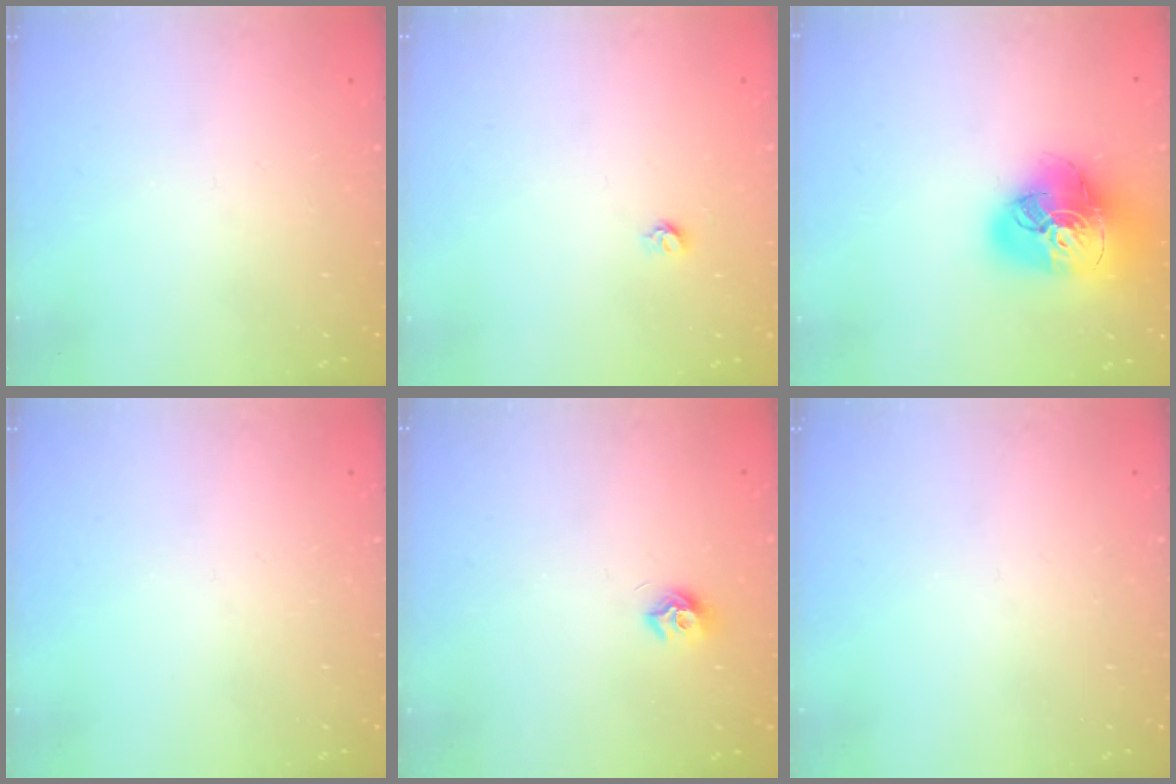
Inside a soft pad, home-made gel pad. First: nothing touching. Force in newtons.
{"total": 3.4, "press": 3.4, "slide": 0.2}
{"total": 20.6, "press": 20.5, "slide": 2.1}
{"total": 0.0}
{"total": 7.9, "press": 7.9, "slide": 0.6}
{"total": 0.0}